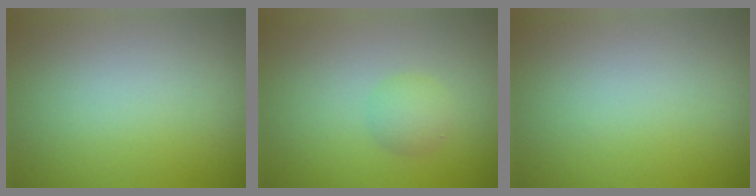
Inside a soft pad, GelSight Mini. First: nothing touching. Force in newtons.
{"total": 1.7, "press": 1.7, "slide": 0.0}
{"total": 0.0}